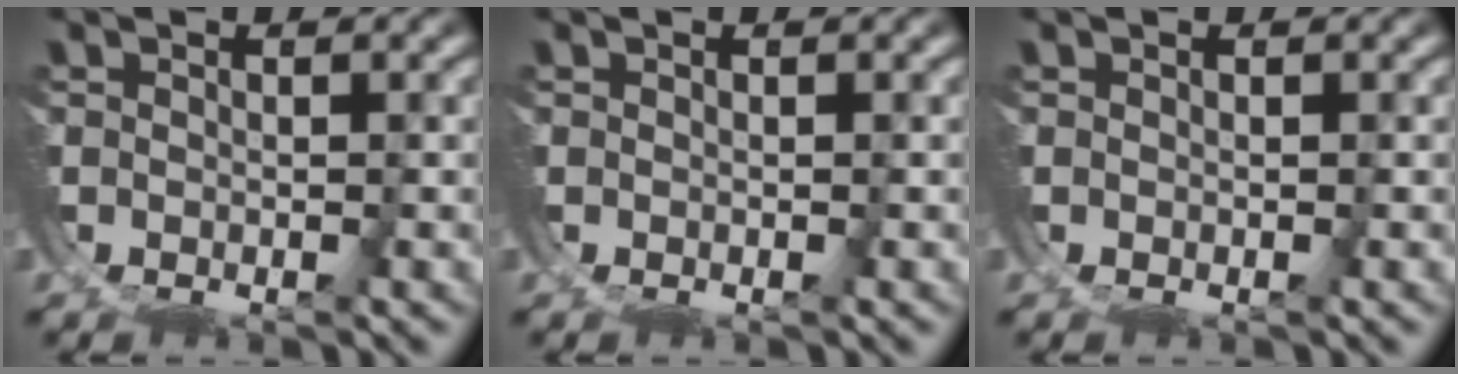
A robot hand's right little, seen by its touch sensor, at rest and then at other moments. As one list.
[{"total": 0.0}, {"total": 0.0}]